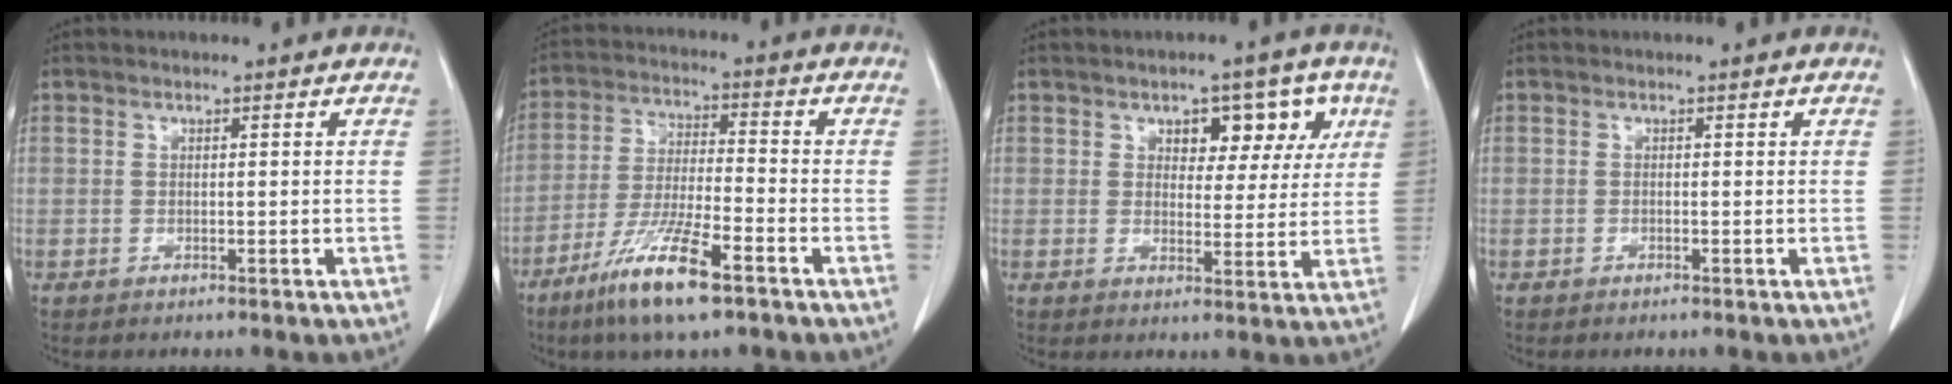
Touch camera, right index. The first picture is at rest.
{"total": 11.8, "force": [-7.3, 1.3, 9.1], "torque": [-0.182, -0.028, -0.133]}
{"total": 7.0, "force": [3.1, 4.1, 4.7], "torque": [-0.044, 0.020, 0.040]}
{"total": 0.0}